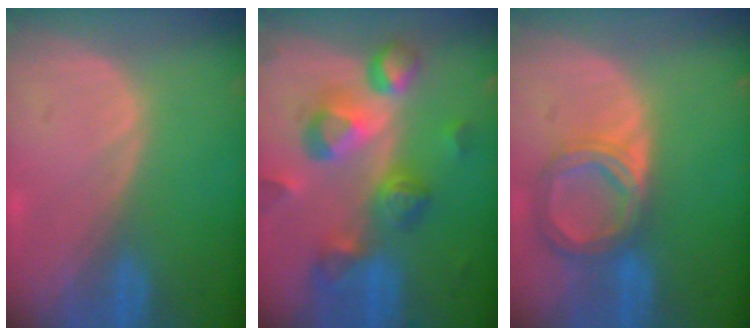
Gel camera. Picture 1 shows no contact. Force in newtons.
{"total": 10.5, "press": 9.4, "slide": 4.7}
{"total": 6.7, "press": 6.1, "slide": 2.7}